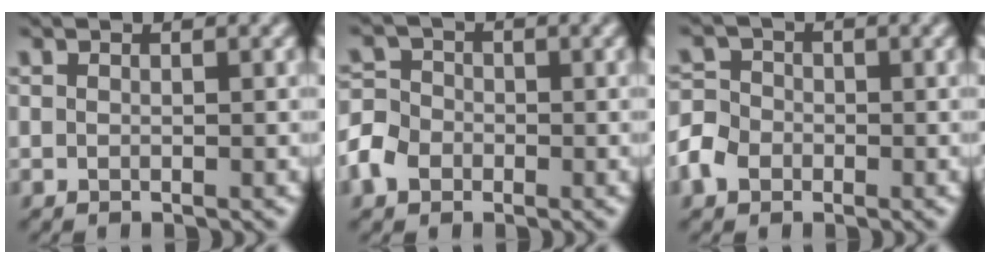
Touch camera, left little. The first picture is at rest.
{"total": 4.7, "force": [-2.1, 3.8, 1.8], "torque": [-0.033, -0.006, -0.054]}
{"total": 4.0, "force": [-1.7, 3.2, 1.5], "torque": [-0.027, -0.003, -0.044]}